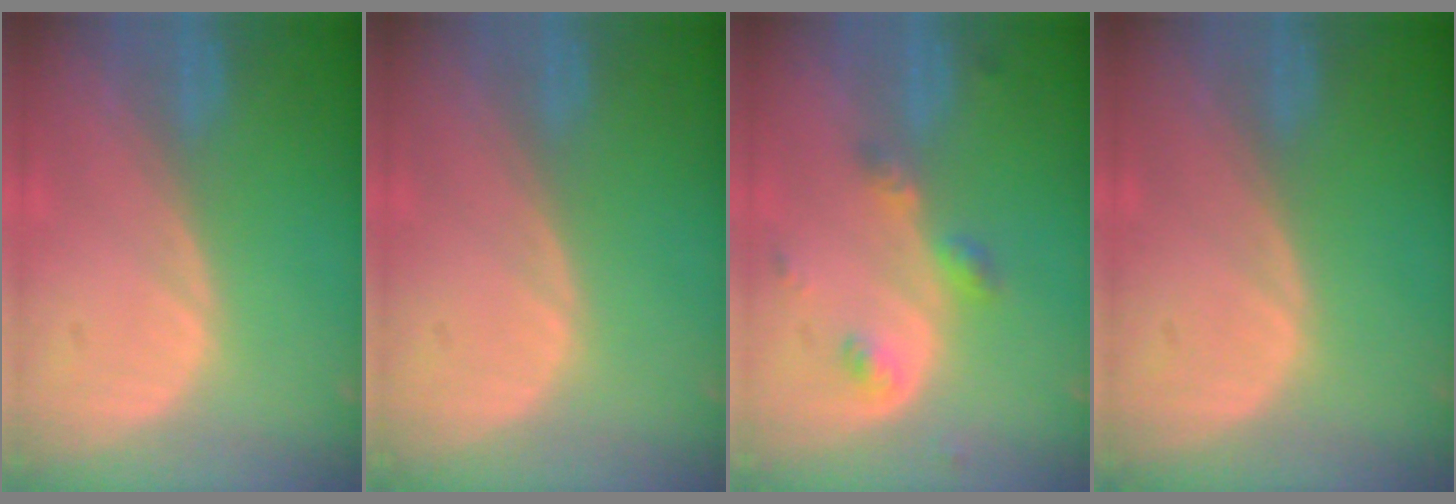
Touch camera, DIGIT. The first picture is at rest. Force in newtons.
{"total": 0.0}
{"total": 4.4, "press": 4.0, "slide": 1.9}
{"total": 0.0}